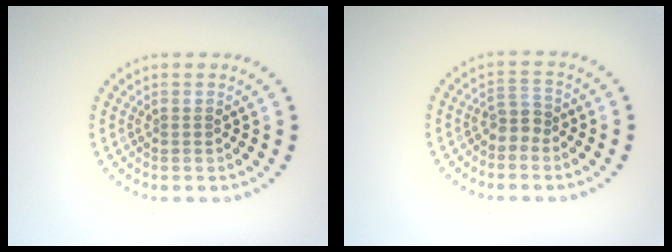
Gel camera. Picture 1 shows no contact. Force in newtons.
{"total": 1.9, "press": 1.4, "slide": 1.2}